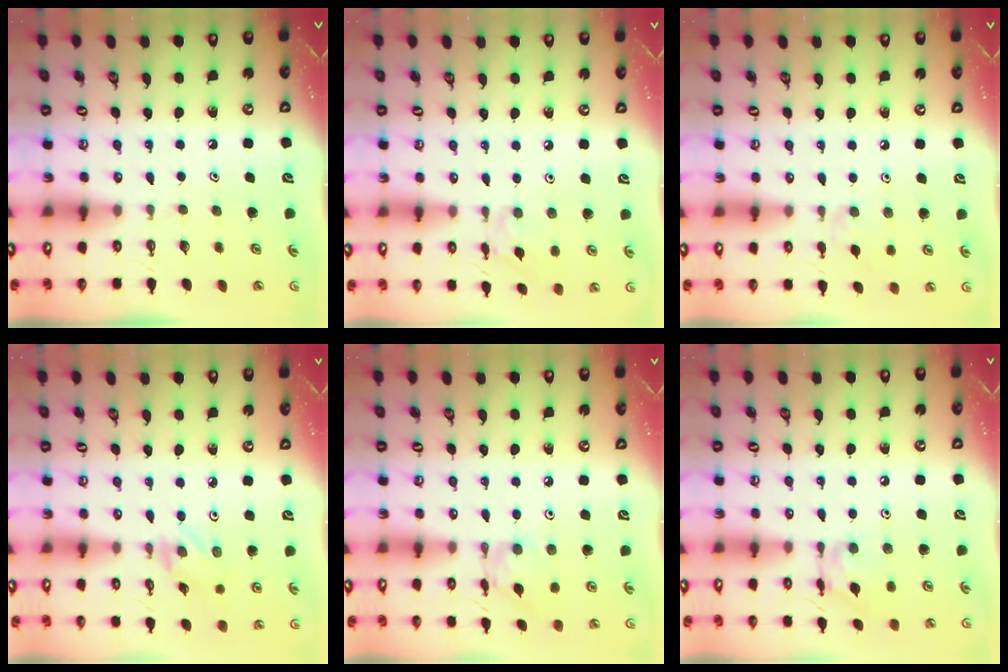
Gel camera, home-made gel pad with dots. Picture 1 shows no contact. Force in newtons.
{"total": 5.0, "press": 5.0, "slide": 0.4}
{"total": 4.8, "press": 4.8, "slide": 0.7}
{"total": 1.6, "press": 1.5, "slide": 0.3}
{"total": 4.0, "press": 4.0, "slide": 0.5}
{"total": 10.8, "press": 10.8, "slide": 0.9}